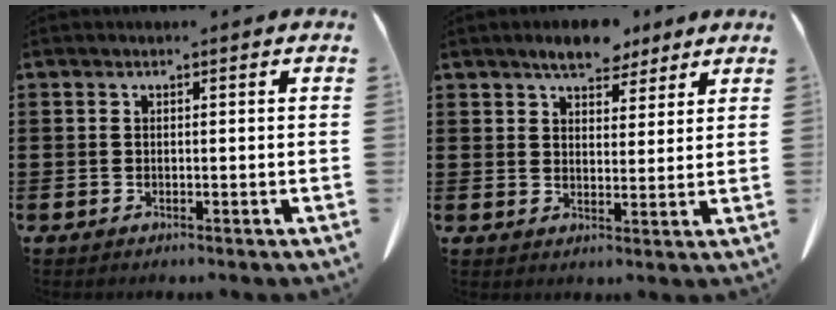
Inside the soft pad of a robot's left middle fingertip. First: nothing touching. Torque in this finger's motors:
{"motor_torque": [0.23, 0.14, 0.13, 0.07]}